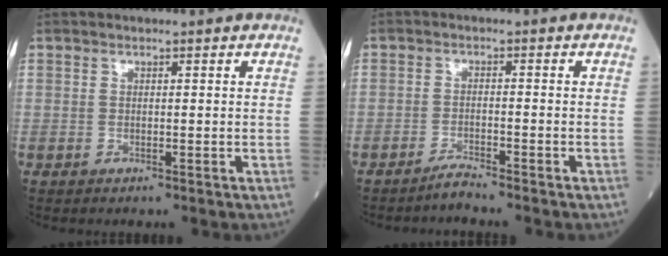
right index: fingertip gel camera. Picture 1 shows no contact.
{"total": 1.8, "force": [-1.6, -0.3, 0.5], "torque": [-0.013, -0.002, -0.031]}